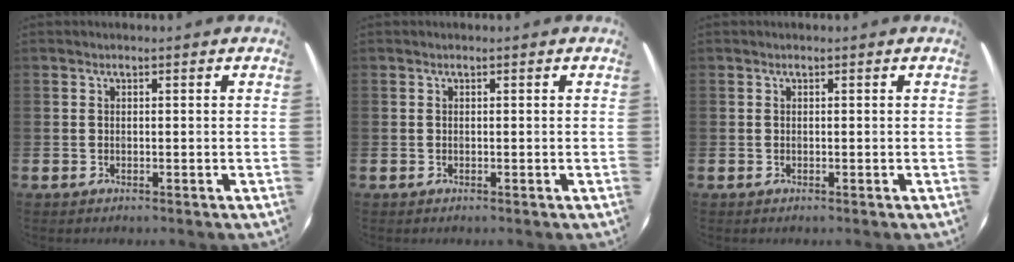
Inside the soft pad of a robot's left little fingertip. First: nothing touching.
{"total": 0.0}
{"total": 0.0}